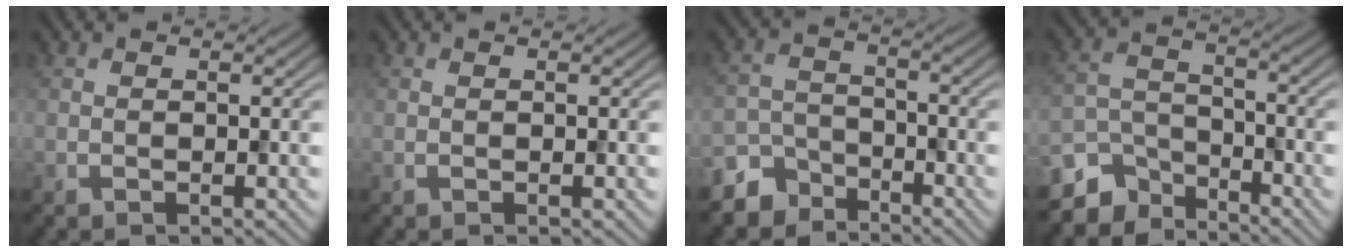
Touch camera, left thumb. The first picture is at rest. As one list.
[{"total": 0.0}, {"total": 6.2, "force": [-5.1, 3.4, 1.3], "torque": [-0.032, -0.006, -0.109]}, {"total": 7.2, "force": [-5.9, 3.6, 2.0], "torque": [-0.051, -0.010, -0.124]}]